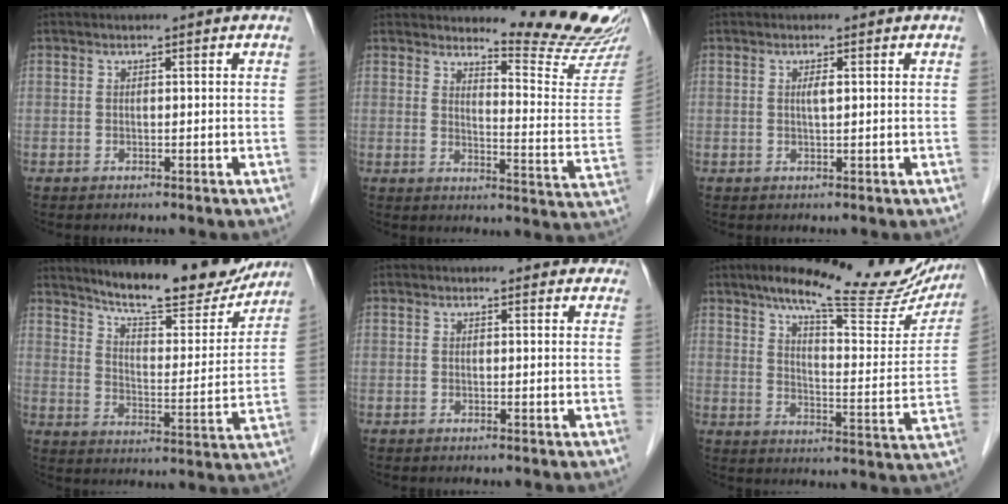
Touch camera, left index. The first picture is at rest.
{"total": 14.2, "force": [13.8, -1.0, 3.1], "torque": [-0.040, -0.121, 0.157]}
{"total": 1.1, "force": [0.4, 0.1, 1.1], "torque": [-0.024, 0.000, 0.006]}
{"total": 18.5, "force": [16.4, 3.3, 8.0], "torque": [-0.115, -0.026, 0.229]}
{"total": 3.9, "force": [3.6, 1.5, 0.4], "torque": [0.008, 0.002, 0.026]}
{"total": 23.4, "force": [18.1, 5.1, 13.9], "torque": [-0.189, 0.002, 0.235]}